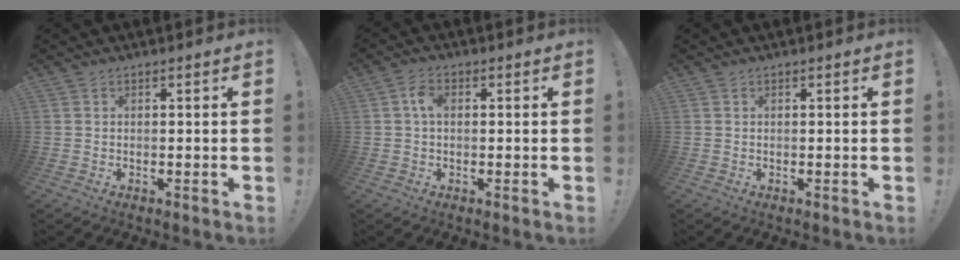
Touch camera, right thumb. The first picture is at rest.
{"total": 4.3, "force": [0.6, 2.8, 3.3], "torque": [-0.055, 0.010, 0.009]}
{"total": 0.0}